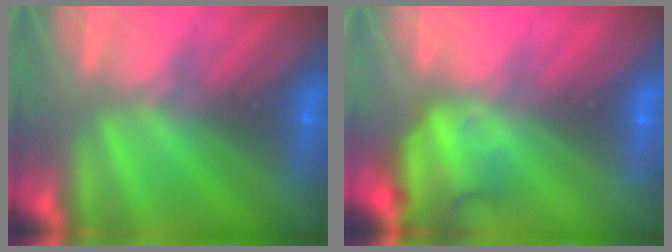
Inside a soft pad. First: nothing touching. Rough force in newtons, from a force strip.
{"total": 7.5}